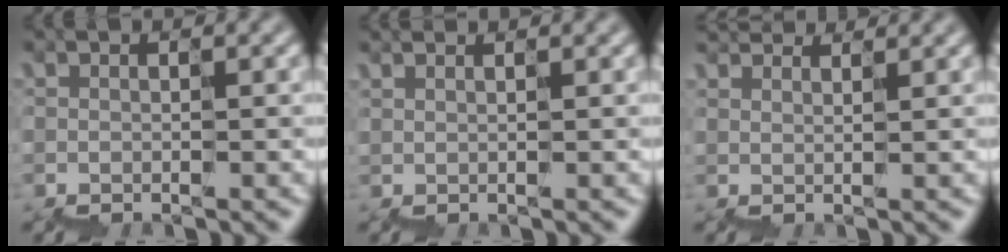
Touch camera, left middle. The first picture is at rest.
{"total": 1.7, "force": [1.4, 0.8, 0.8], "torque": [-0.013, 0.023, 0.011]}
{"total": 4.2, "force": [3.9, 1.2, 1.0], "torque": [-0.023, 0.032, 0.040]}